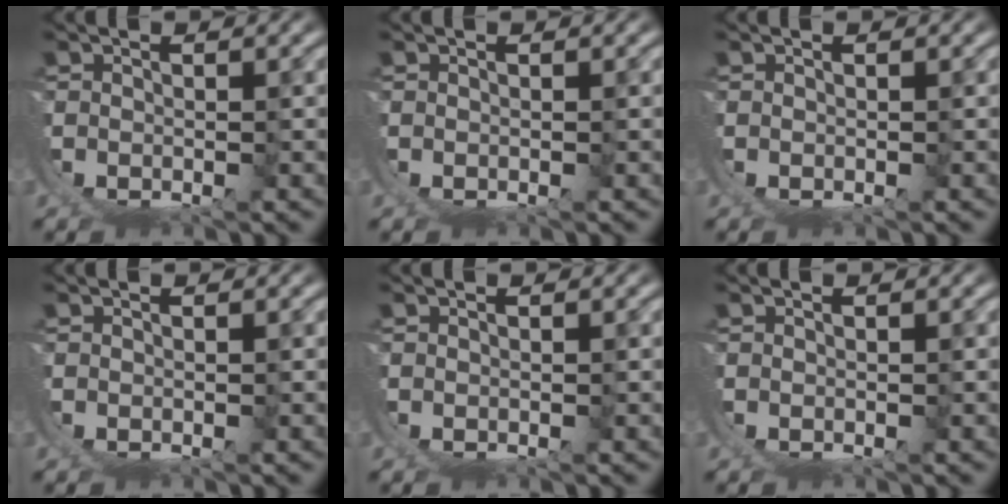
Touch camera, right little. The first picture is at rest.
{"total": 0.0}
{"total": 0.0}
{"total": 0.0}
{"total": 0.0}
{"total": 0.0}